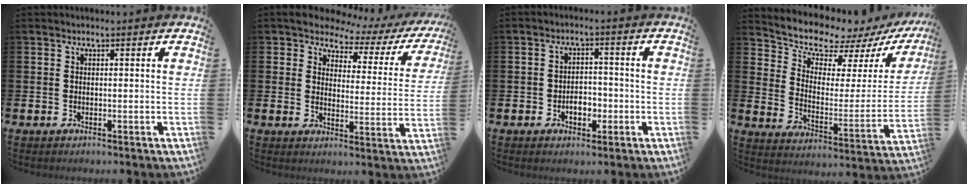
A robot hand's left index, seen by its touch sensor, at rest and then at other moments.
{"total": 4.5, "force": [3.7, 2.3, 0.9], "torque": [-0.029, -0.035, 0.053]}
{"total": 3.3, "force": [-1.2, 2.2, 2.2], "torque": [-0.028, -0.001, -0.028]}
{"total": 7.8, "force": [7.3, 2.3, 1.4], "torque": [-0.064, -0.066, 0.123]}